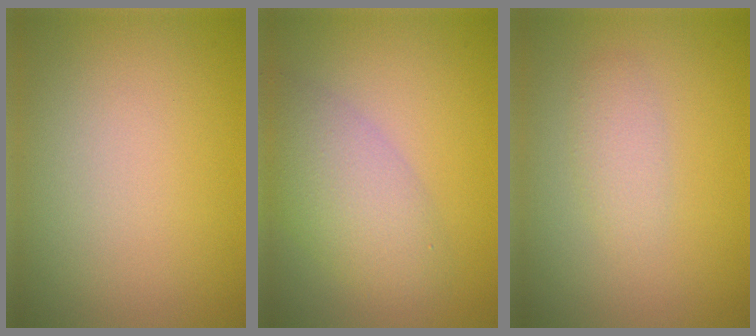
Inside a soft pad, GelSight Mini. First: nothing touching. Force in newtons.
{"total": 4.9, "press": 4.8, "slide": 0.3}
{"total": 1.7, "press": 1.7, "slide": 0.1}